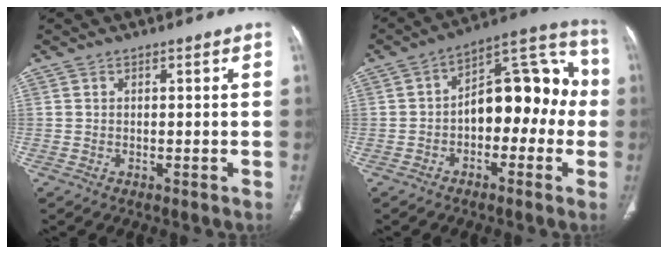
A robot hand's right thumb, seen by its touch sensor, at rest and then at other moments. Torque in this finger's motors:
{"motor_torque": [1.86, 2.16, 1.21, -0.38, 0.08]}